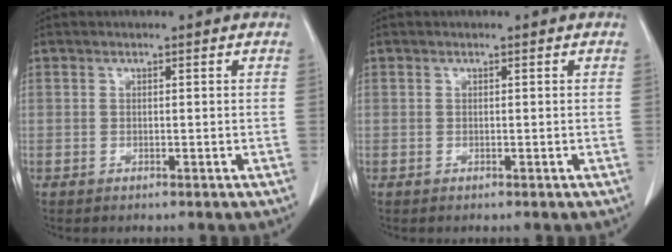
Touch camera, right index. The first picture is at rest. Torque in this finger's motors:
{"motor_torque": [0.01, -0.01, 0.00, 0.00]}